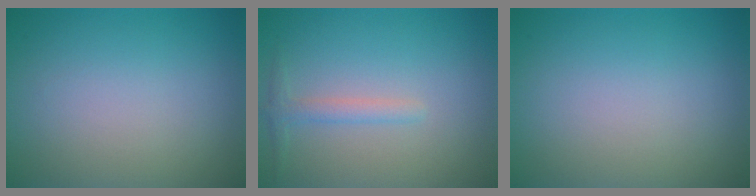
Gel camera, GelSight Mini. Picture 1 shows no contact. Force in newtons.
{"total": 1.5, "press": 1.5, "slide": 0.0}
{"total": 0.0}